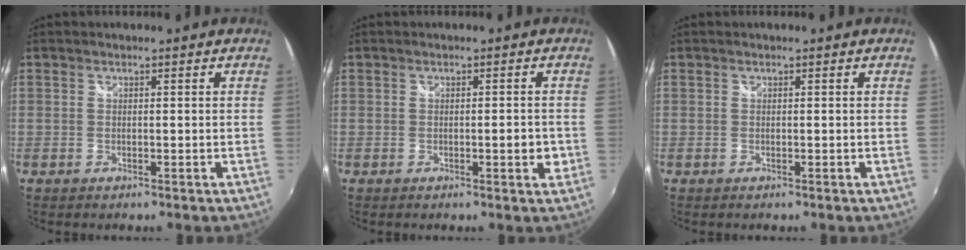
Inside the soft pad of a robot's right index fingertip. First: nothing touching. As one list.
[{"total": 2.5, "force": [-0.5, 0.8, 2.3], "torque": [-0.031, 0.002, -0.004]}, {"total": 0.0}]